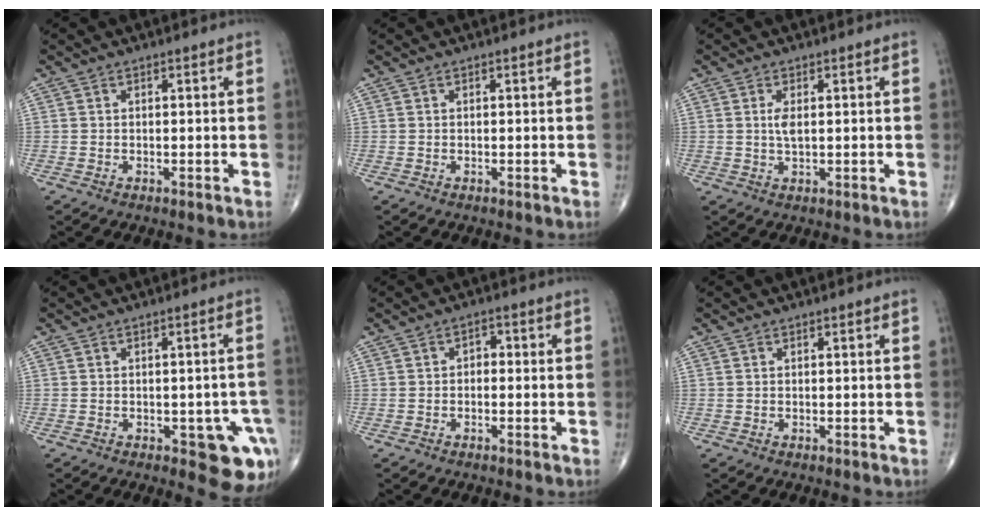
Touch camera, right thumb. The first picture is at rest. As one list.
[{"total": 0.0}, {"total": 2.4, "force": [0.4, 0.9, 2.2], "torque": [-0.045, -0.003, 0.011]}, {"total": 8.9, "force": [-3.5, 3.7, 7.2], "torque": [-0.049, 0.007, -0.038]}, {"total": 1.9, "force": [-0.3, 1.4, 1.3], "torque": [-0.006, 0.010, -0.013]}, {"total": 0.0}]